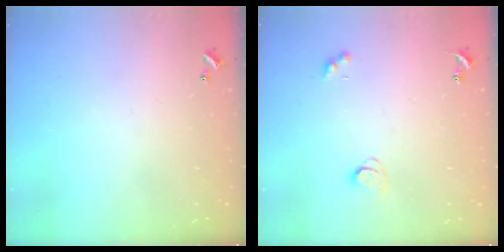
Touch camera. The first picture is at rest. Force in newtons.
{"total": 1.7, "press": 1.7, "slide": 0.3}